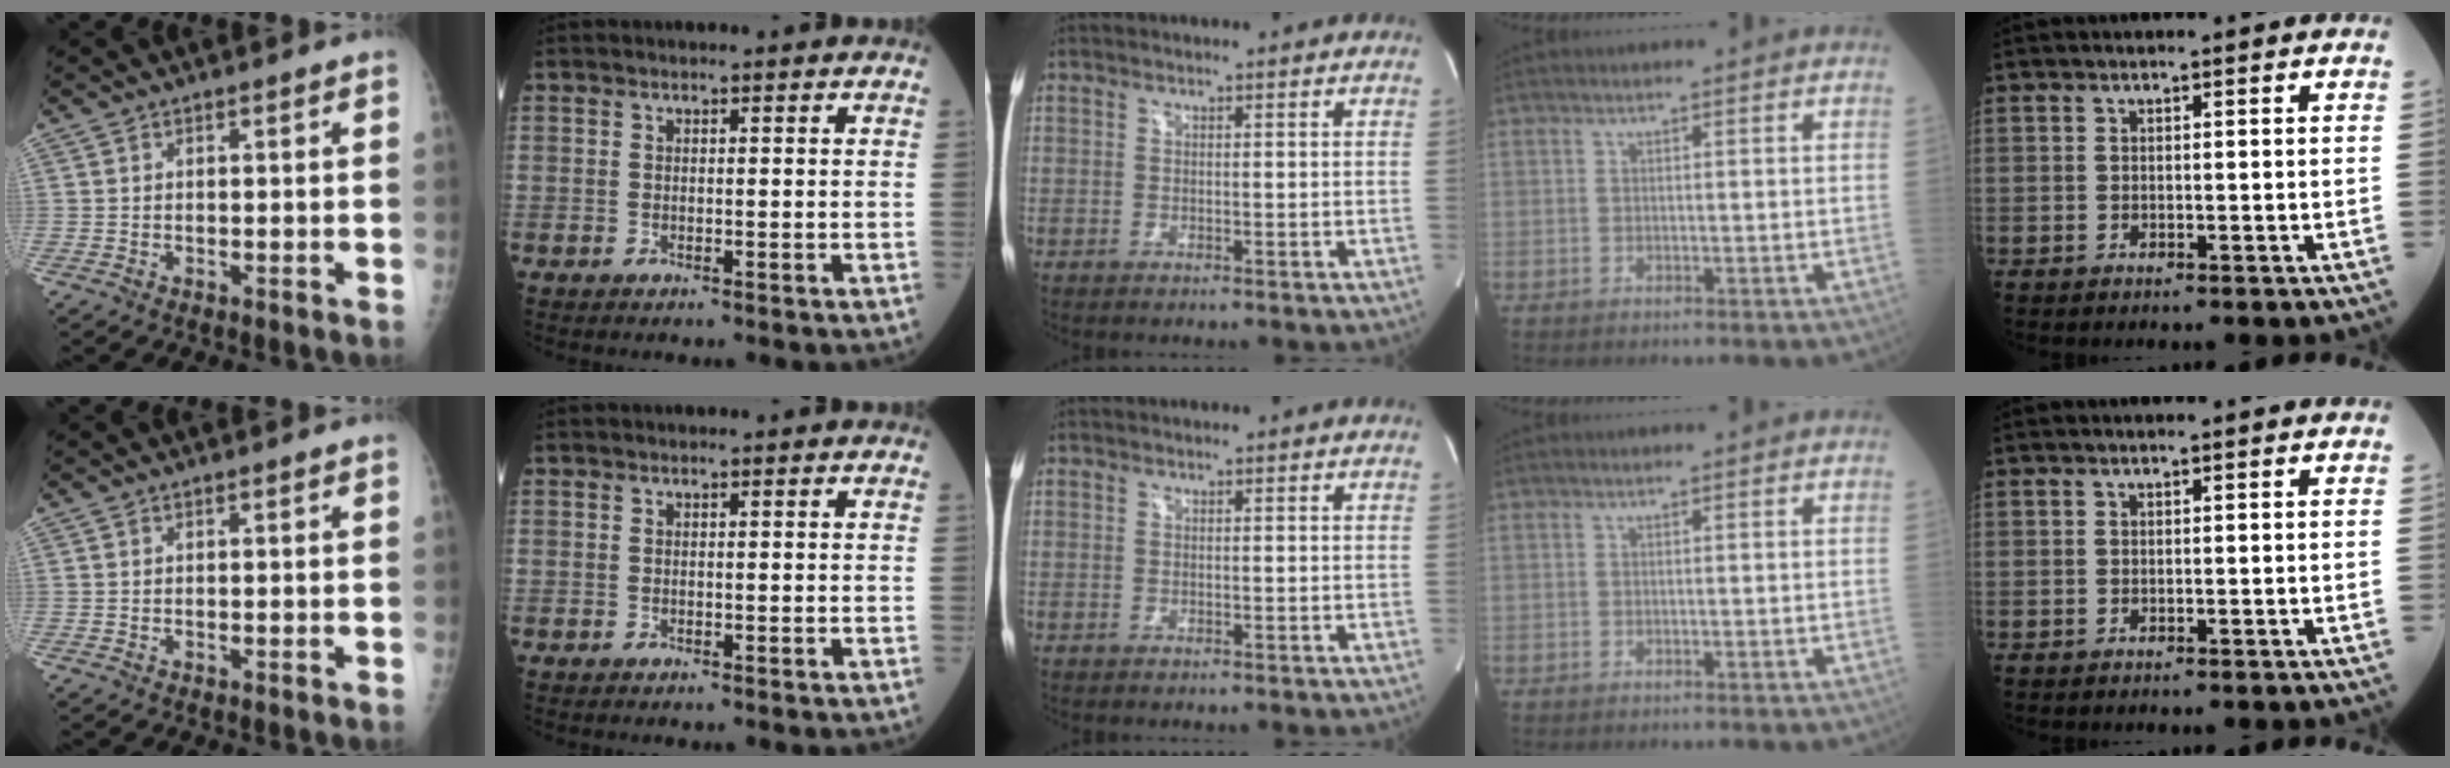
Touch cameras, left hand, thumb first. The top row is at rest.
{}